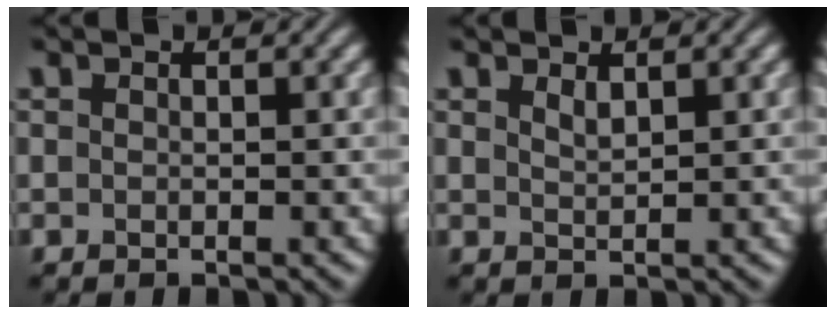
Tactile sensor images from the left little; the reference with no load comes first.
{"total": 1.0, "force": [0.8, 0.2, 0.5], "torque": [-0.011, -0.001, 0.015]}